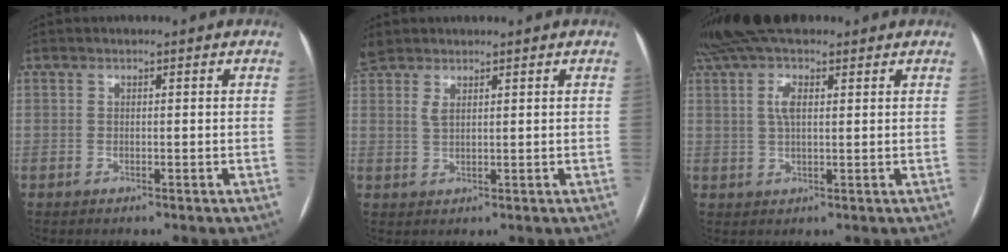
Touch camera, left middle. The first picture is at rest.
{"total": 5.1, "force": [3.7, 2.4, 2.5], "torque": [-0.075, 0.010, 0.085]}
{"total": 8.4, "force": [4.6, 3.0, 6.4], "torque": [-0.144, 0.030, 0.082]}